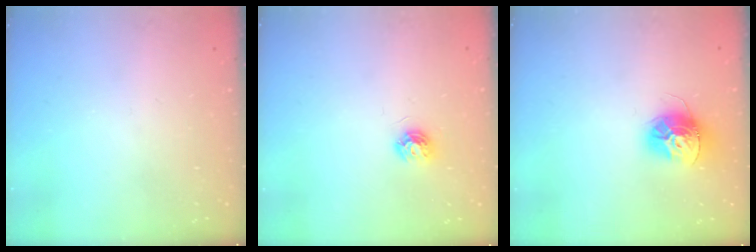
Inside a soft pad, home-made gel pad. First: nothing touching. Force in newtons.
{"total": 5.9, "press": 5.9, "slide": 0.5}
{"total": 12.7, "press": 12.7, "slide": 1.0}